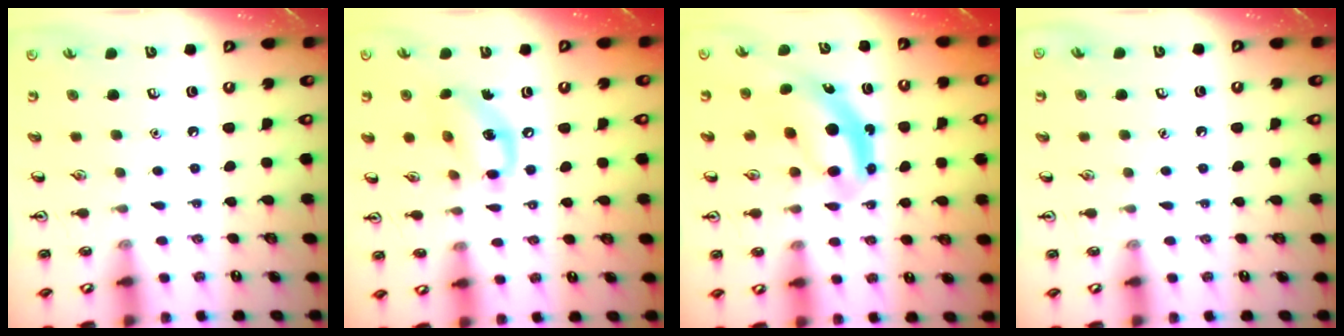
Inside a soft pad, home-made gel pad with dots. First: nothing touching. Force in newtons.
{"total": 10.7, "press": 10.5, "slide": 2.1}
{"total": 5.6, "press": 5.5, "slide": 1.2}
{"total": 0.0}